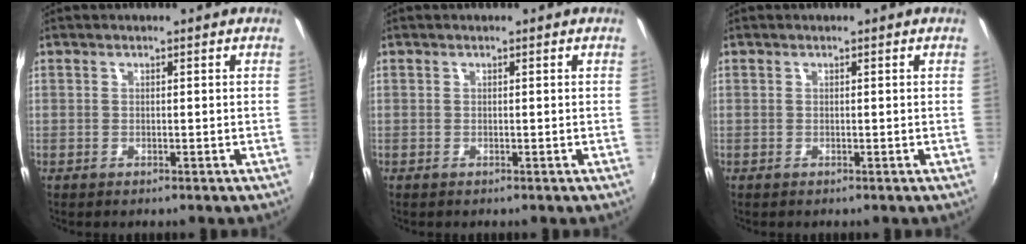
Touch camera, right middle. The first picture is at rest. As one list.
[{"total": 0.0}, {"total": 0.0}]